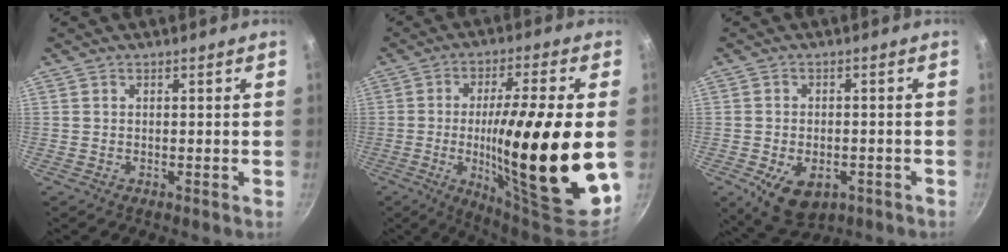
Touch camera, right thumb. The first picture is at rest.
{"total": 26.0, "force": [-2.1, 5.2, 25.4], "torque": [-0.393, -0.005, -0.025]}
{"total": 9.2, "force": [-3.5, 5.7, 6.3], "torque": [-0.085, 0.004, -0.040]}